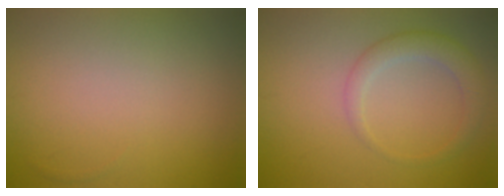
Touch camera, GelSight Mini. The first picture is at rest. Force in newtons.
{"total": 2.8, "press": 2.8, "slide": 0.2}